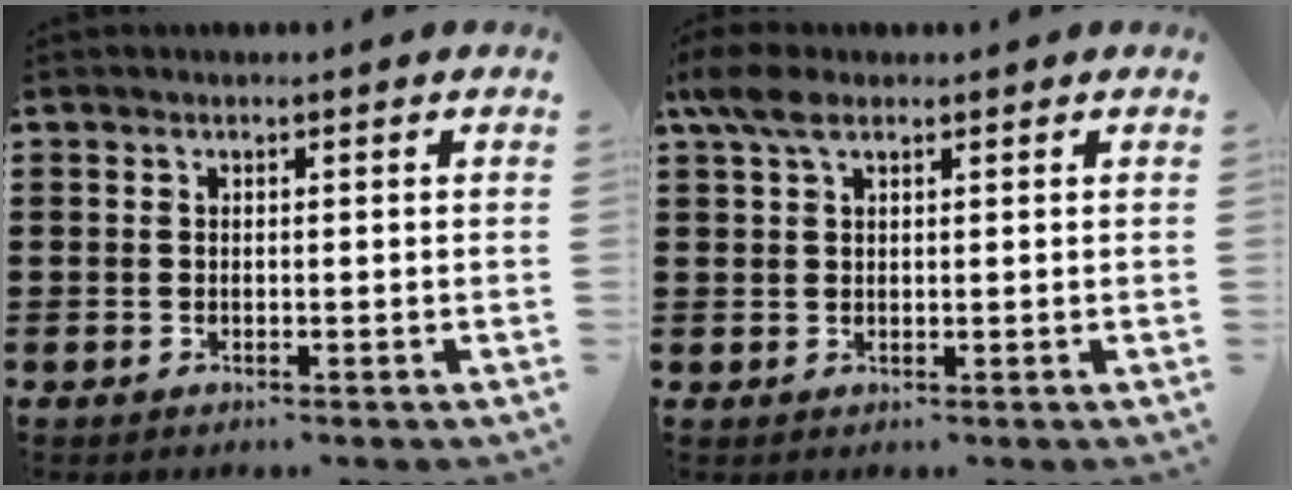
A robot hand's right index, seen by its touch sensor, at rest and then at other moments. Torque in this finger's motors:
{"motor_torque": [1.08, 0.12, 0.22, 0.15]}